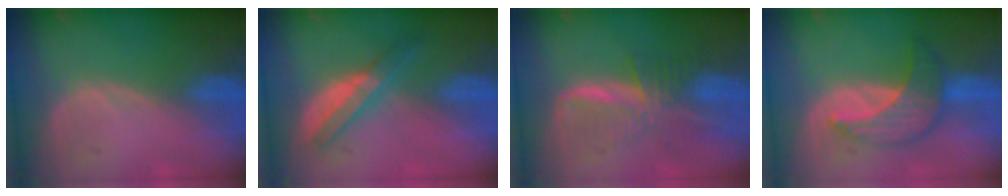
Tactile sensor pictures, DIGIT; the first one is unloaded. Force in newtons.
{"total": 5.0, "press": 4.9, "slide": 0.9}
{"total": 7.6, "press": 6.8, "slide": 3.5}
{"total": 7.0, "press": 7.0, "slide": 0.4}